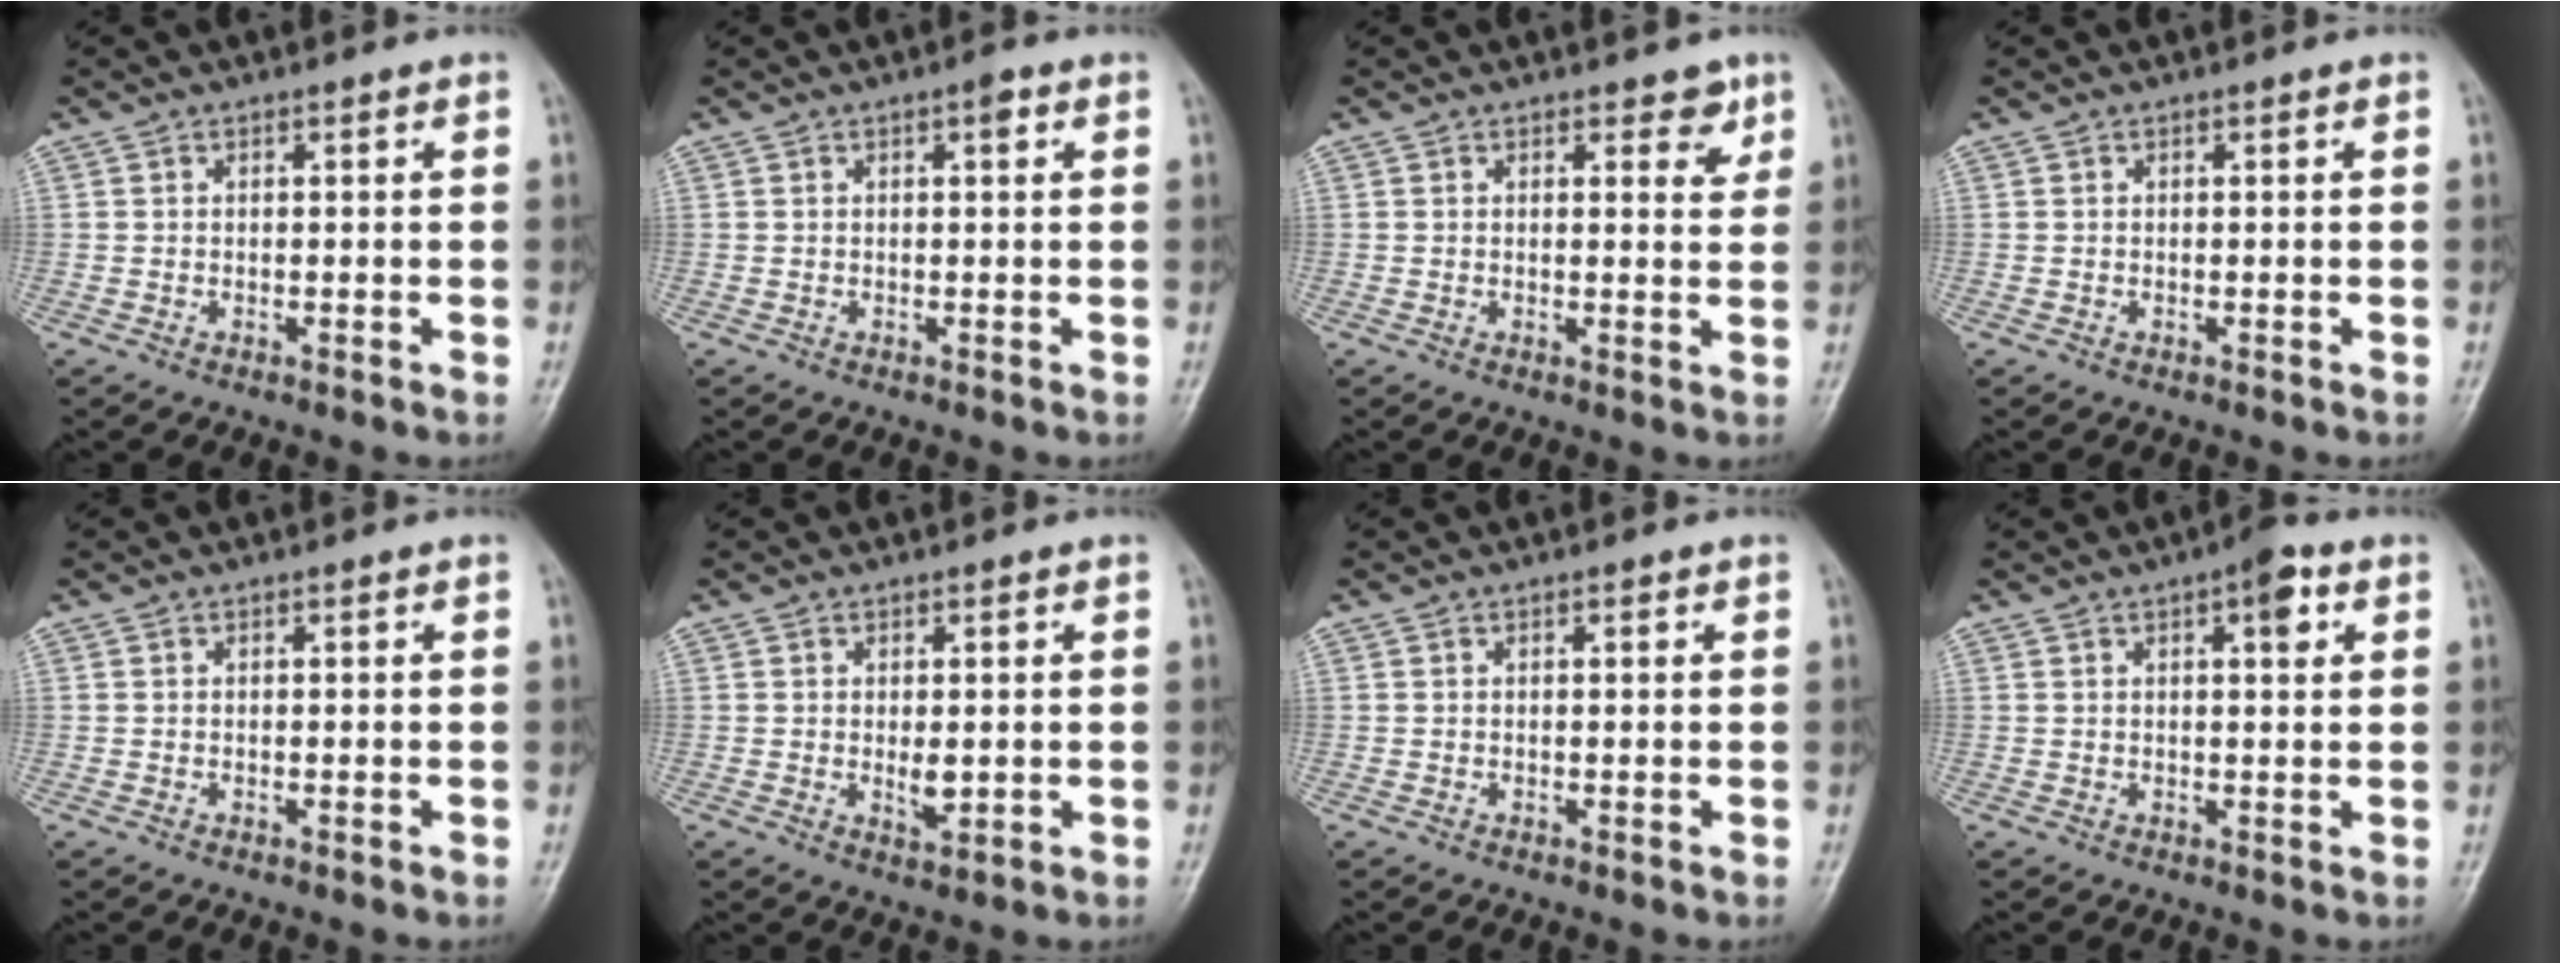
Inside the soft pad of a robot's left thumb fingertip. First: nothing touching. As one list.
[{"total": 1.9, "force": [0.8, 0.6, 1.6], "torque": [-0.022, 0.001, 0.009]}, {"total": 3.5, "force": [2.1, 1.7, 2.3], "torque": [-0.009, -0.010, 0.023]}, {"total": 0.0}, {"total": 0.0}, {"total": 3.7, "force": [0.1, 1.8, 3.3], "torque": [-0.043, -0.009, 0.007]}, {"total": 0.9, "force": [0.4, 0.4, 0.8], "torque": [-0.009, 0.002, 0.004]}, {"total": 5.3, "force": [2.3, 1.9, 4.4], "torque": [-0.049, -0.001, 0.025]}]